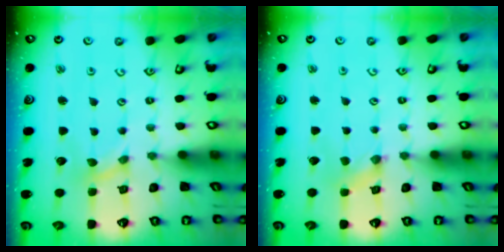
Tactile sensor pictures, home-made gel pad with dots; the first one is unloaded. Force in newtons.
{"total": 0.0}